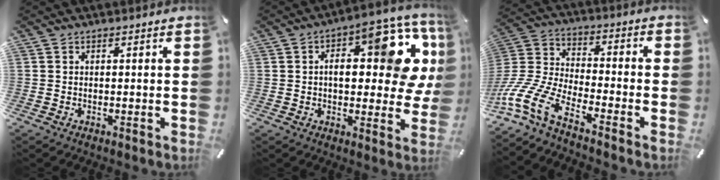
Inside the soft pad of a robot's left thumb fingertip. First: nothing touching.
{"total": 18.2, "force": [5.7, 8.5, 15.1], "torque": [-0.190, -0.039, 0.091]}
{"total": 13.4, "force": [-9.3, 5.4, 8.0], "torque": [-0.182, 0.021, -0.180]}